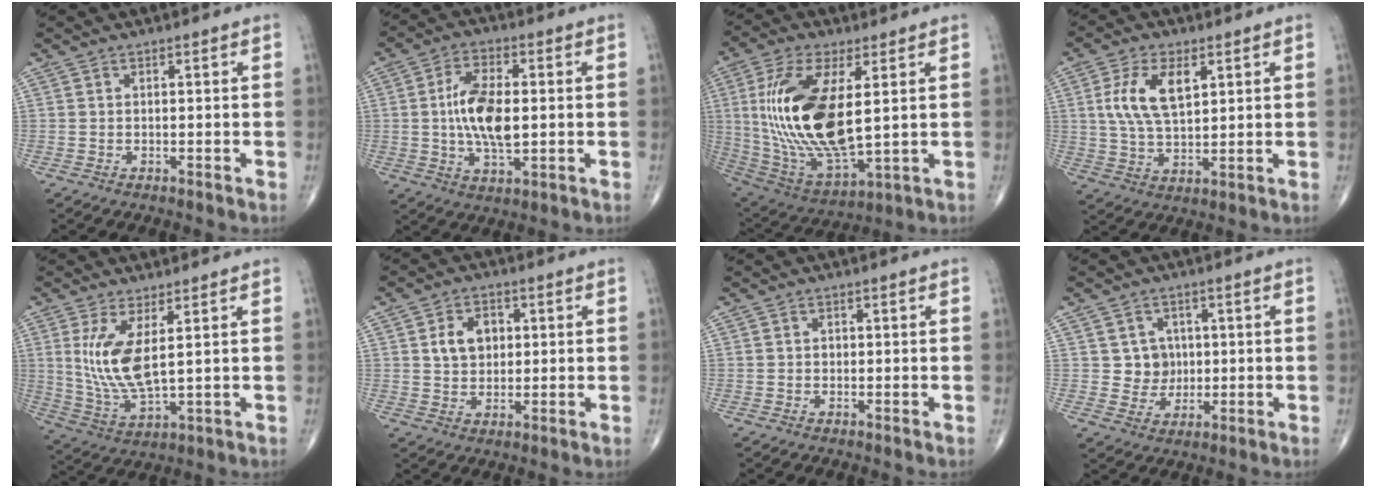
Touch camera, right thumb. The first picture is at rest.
{"total": 11.5, "force": [0.2, 5.5, 10.1], "torque": [-0.184, 0.001, 0.002]}
{"total": 22.0, "force": [2.9, 9.3, 19.8], "torque": [-0.405, -0.022, 0.065]}
{"total": 10.2, "force": [3.1, 5.2, 8.2], "torque": [-0.157, -0.006, 0.062]}
{"total": 10.2, "force": [2.5, 3.4, 9.2], "torque": [-0.198, -0.029, 0.061]}
{"total": 6.6, "force": [1.5, 5.0, 4.2], "torque": [-0.049, -0.001, 0.024]}
{"total": 0.7, "force": [0.0, 0.7, 0.3], "torque": [-0.002, 0.002, -0.001]}
{"total": 5.4, "force": [0.8, 5.1, 1.5], "torque": [0.006, 0.001, 0.013]}